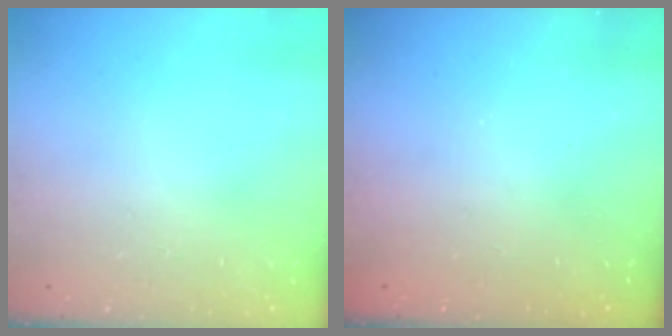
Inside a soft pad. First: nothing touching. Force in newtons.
{"total": 2.5, "press": 2.4, "slide": 0.8}